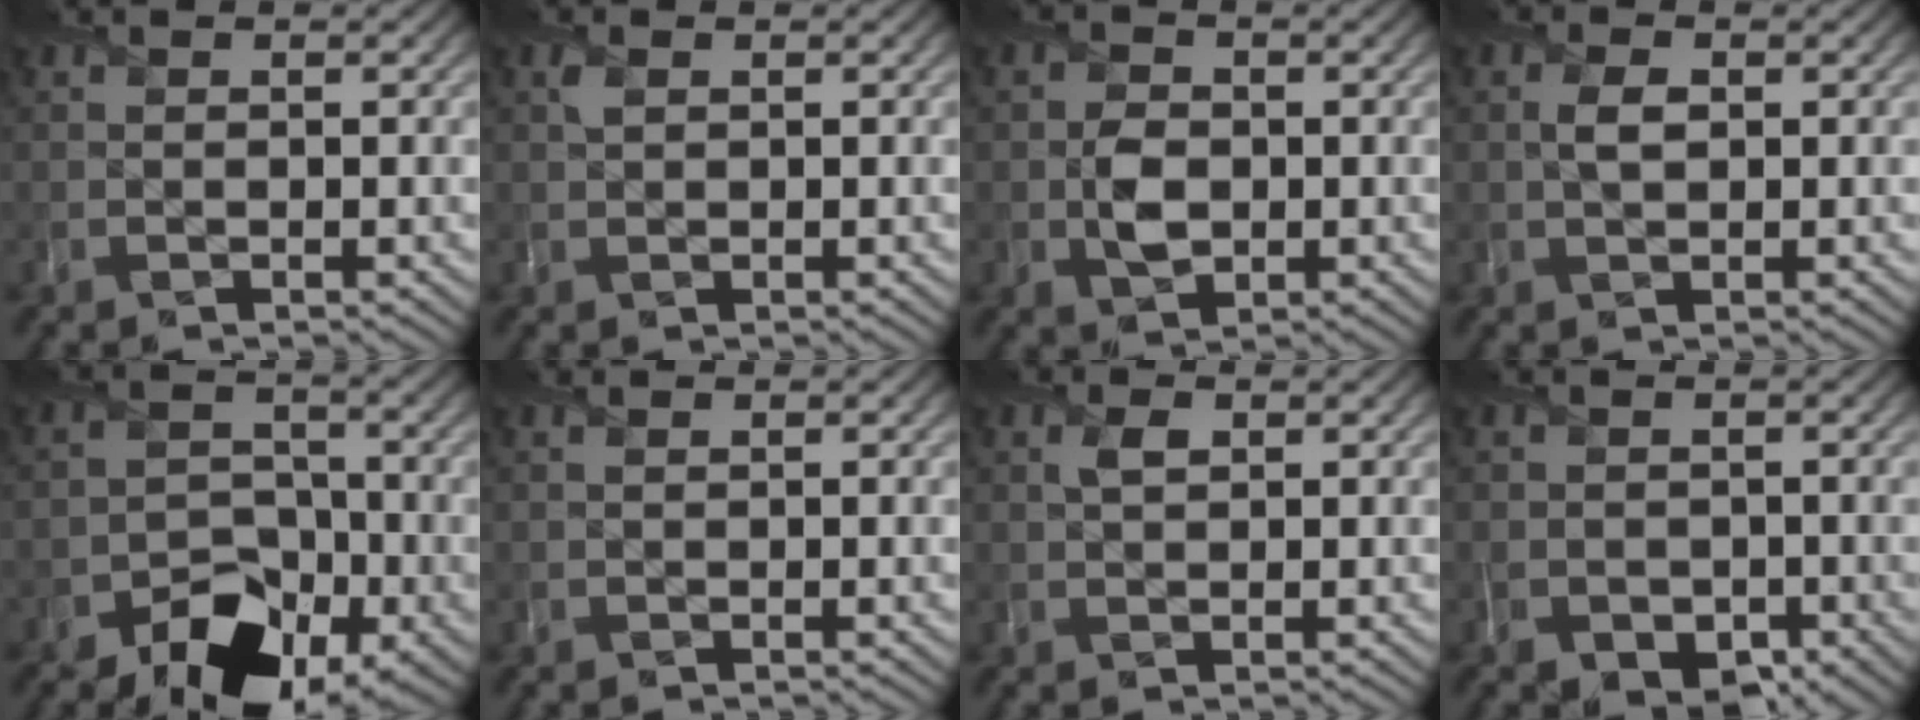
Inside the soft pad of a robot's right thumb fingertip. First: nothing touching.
{"total": 1.0, "force": [0.5, 0.6, 0.6], "torque": [-0.019, 0.001, 0.010]}
{"total": 3.3, "force": [-0.3, 2.5, 2.1], "torque": [-0.045, -0.001, -0.009]}
{"total": 2.1, "force": [0.3, 1.2, 1.7], "torque": [-0.040, 0.001, 0.004]}
{"total": 9.7, "force": [-5.7, 5.8, 5.3], "torque": [-0.093, -0.015, -0.096]}
{"total": 0.0}
{"total": 1.7, "force": [0.7, 1.0, 1.2], "torque": [-0.027, 0.000, 0.013]}
{"total": 2.9, "force": [-1.3, 2.2, 1.4], "torque": [-0.028, -0.016, -0.021]}